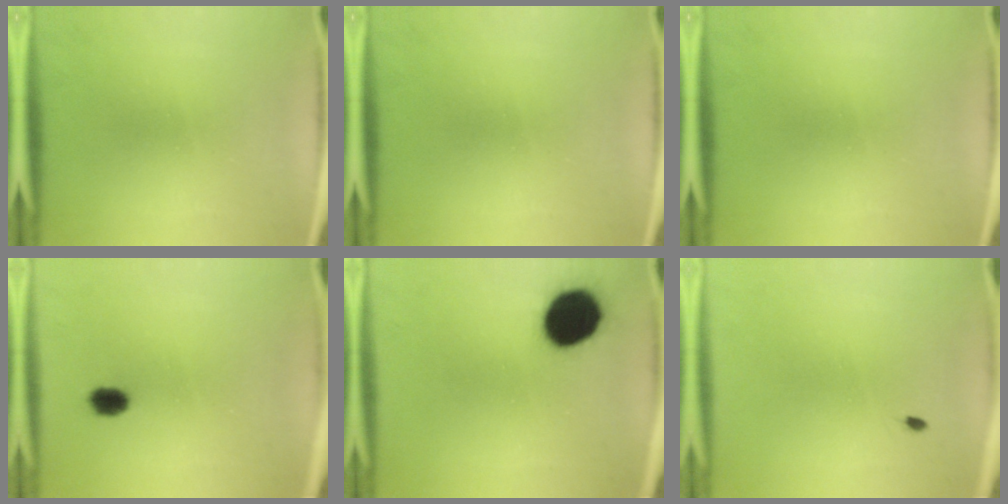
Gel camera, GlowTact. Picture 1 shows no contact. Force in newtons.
{"total": 0.0}
{"total": 0.0}
{"total": 2.8}
{"total": 14.4}
{"total": 0.5}